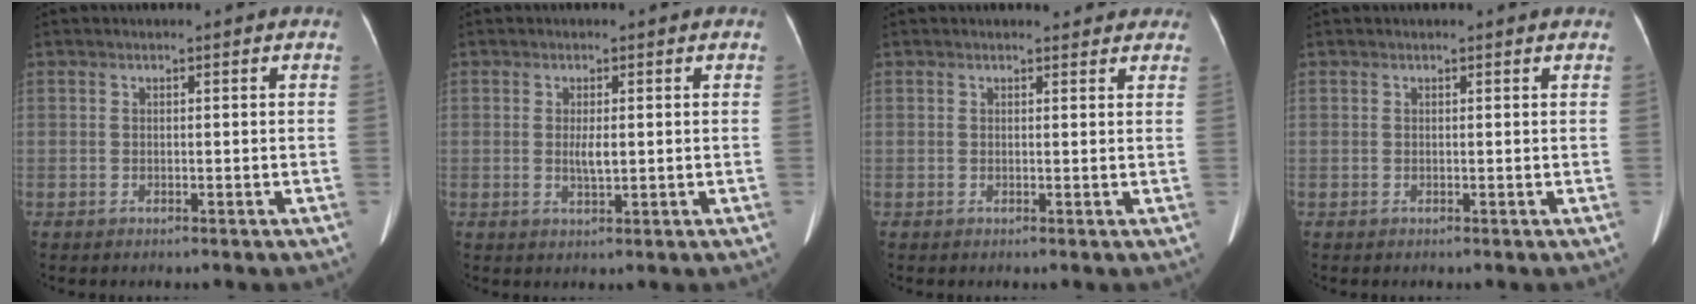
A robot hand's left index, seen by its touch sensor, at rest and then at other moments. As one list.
[{"total": 2.2, "force": [0.1, 0.6, 2.2], "torque": [-0.041, -0.003, 0.002]}, {"total": 4.4, "force": [3.9, 1.6, 1.1], "torque": [-0.002, 0.005, 0.033]}, {"total": 1.3, "force": [1.2, 0.3, 0.3], "torque": [-0.010, 0.011, 0.011]}]